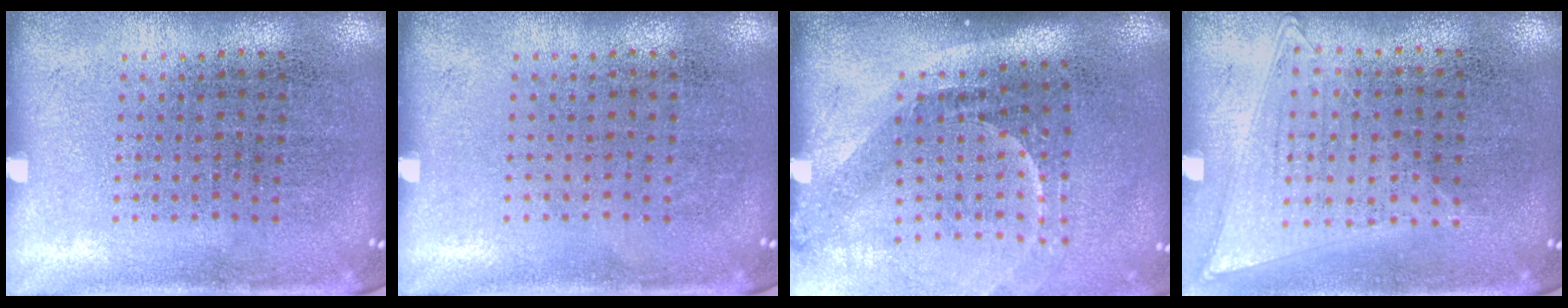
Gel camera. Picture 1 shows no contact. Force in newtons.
{"total": 0.0}
{"total": 2.2, "press": 1.4, "slide": 1.7}
{"total": 1.0, "press": 1.0, "slide": 0.4}